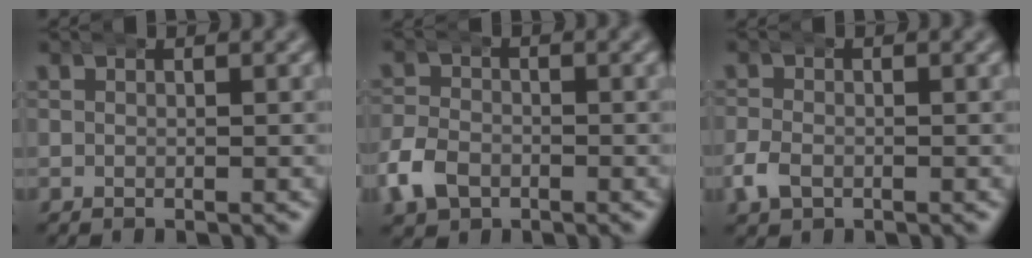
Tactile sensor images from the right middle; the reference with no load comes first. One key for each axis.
{"total": 3.5, "fx": -1.5, "fy": 2.8, "fz": 1.5, "tx": -0.040, "ty": 0.001, "tz": -0.031}
{"total": 2.1, "fx": -0.9, "fy": 1.6, "fz": 1.1, "tx": -0.032, "ty": 0.000, "tz": -0.017}